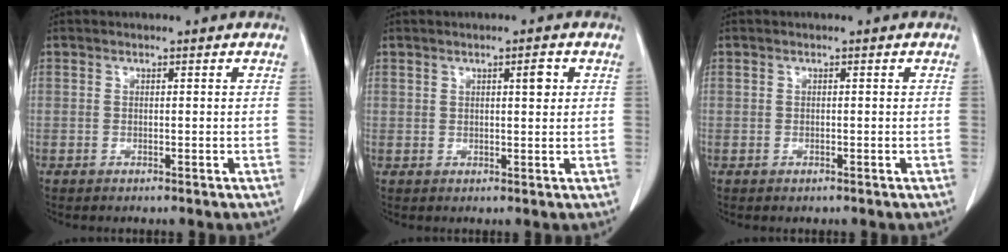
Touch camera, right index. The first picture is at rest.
{"total": 2.2, "force": [1.0, 0.8, 1.9], "torque": [-0.027, 0.002, 0.016]}
{"total": 0.0}